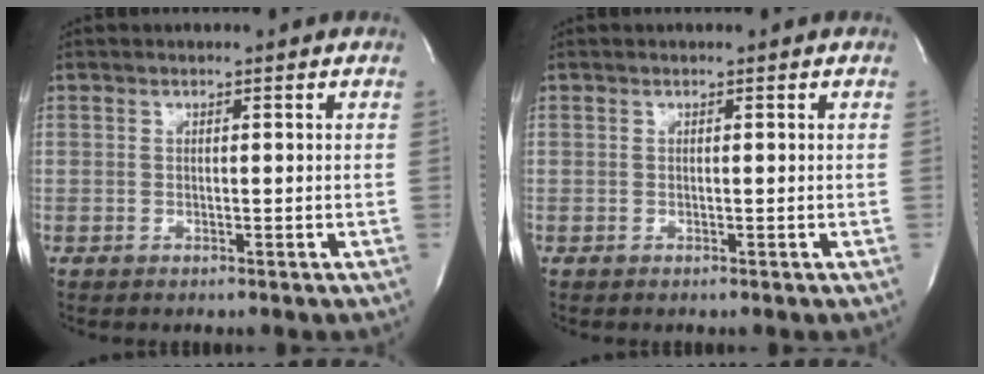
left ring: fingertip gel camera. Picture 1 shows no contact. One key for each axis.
{"total": 0.0}